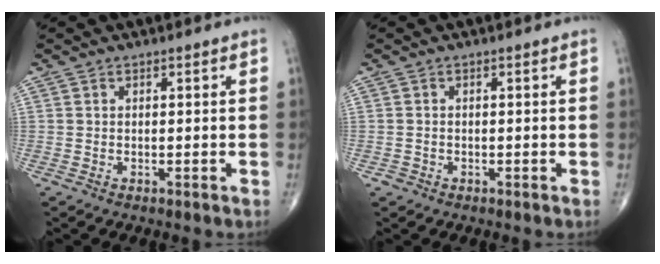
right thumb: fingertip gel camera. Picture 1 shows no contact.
{"total": 0.9, "force": [-0.5, 0.8, 0.1], "torque": [0.001, 0.005, -0.010]}